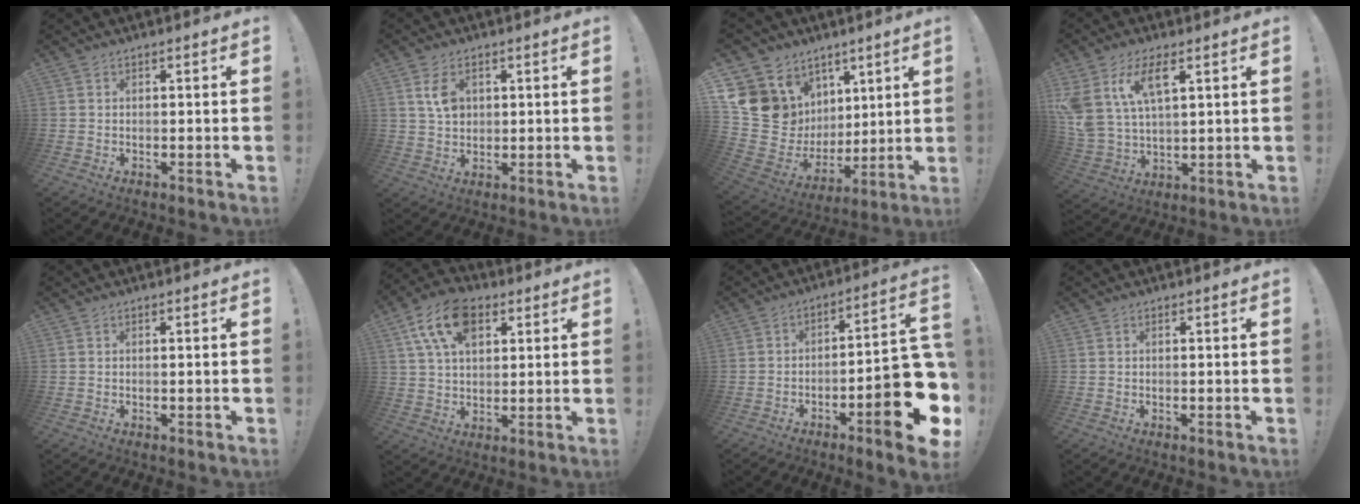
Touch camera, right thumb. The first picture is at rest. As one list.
[{"total": 6.5, "force": [2.2, 4.7, 3.9], "torque": [-0.050, -0.002, 0.040]}, {"total": 17.0, "force": [6.0, 14.6, 6.5], "torque": [-0.134, -0.051, 0.145]}, {"total": 11.8, "force": [6.1, 5.8, 8.2], "torque": [-0.173, -0.024, 0.111]}, {"total": 0.0}, {"total": 14.4, "force": [6.4, 9.0, 9.2], "torque": [-0.162, -0.011, 0.120]}, {"total": 17.9, "force": [-6.8, 4.6, 15.9], "torque": [-0.198, 0.035, -0.098]}, {"total": 0.7, "force": [0.1, -0.3, 0.6], "torque": [-0.003, -0.005, -0.002]}]